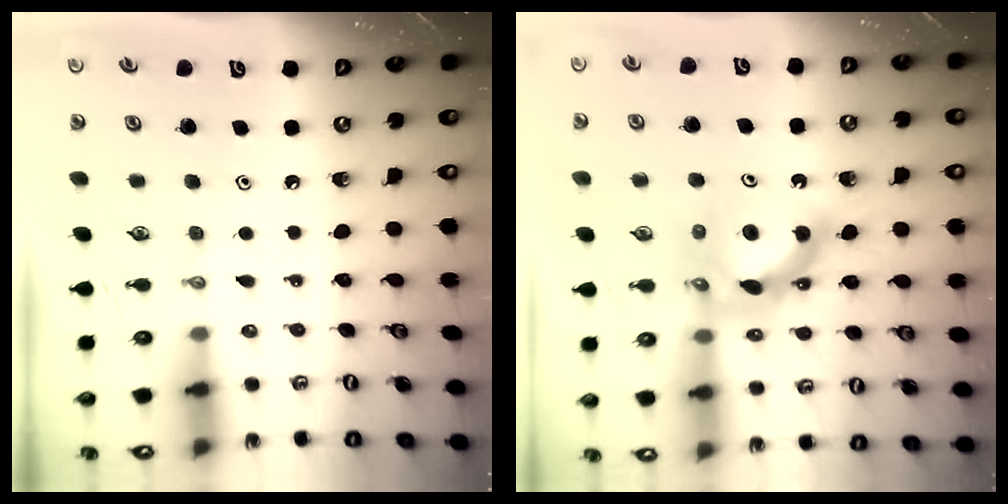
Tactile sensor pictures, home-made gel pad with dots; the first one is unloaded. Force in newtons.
{"total": 10.8, "press": 10.7, "slide": 1.1}